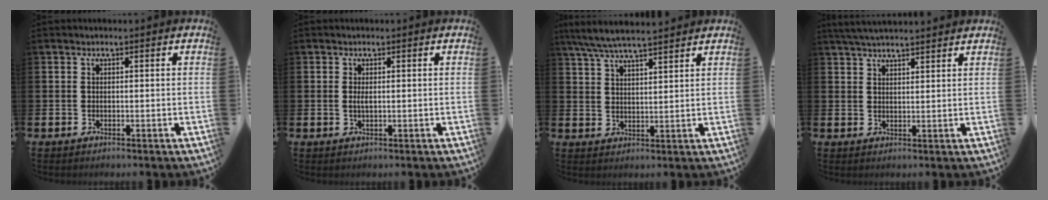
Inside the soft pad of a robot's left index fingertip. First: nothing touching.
{"total": 1.0, "force": [0.2, 0.3, 1.0], "torque": [-0.015, 0.000, 0.001]}
{"total": 6.3, "force": [5.9, 0.6, 2.4], "torque": [-0.061, -0.021, 0.106]}
{"total": 3.7, "force": [3.6, 0.3, 1.0], "torque": [-0.025, -0.011, 0.066]}